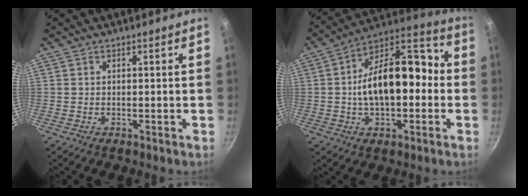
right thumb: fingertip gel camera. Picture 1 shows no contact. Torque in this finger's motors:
{"motor_torque": [2.25, 2.43, 0.25, 0.01, 0.51]}